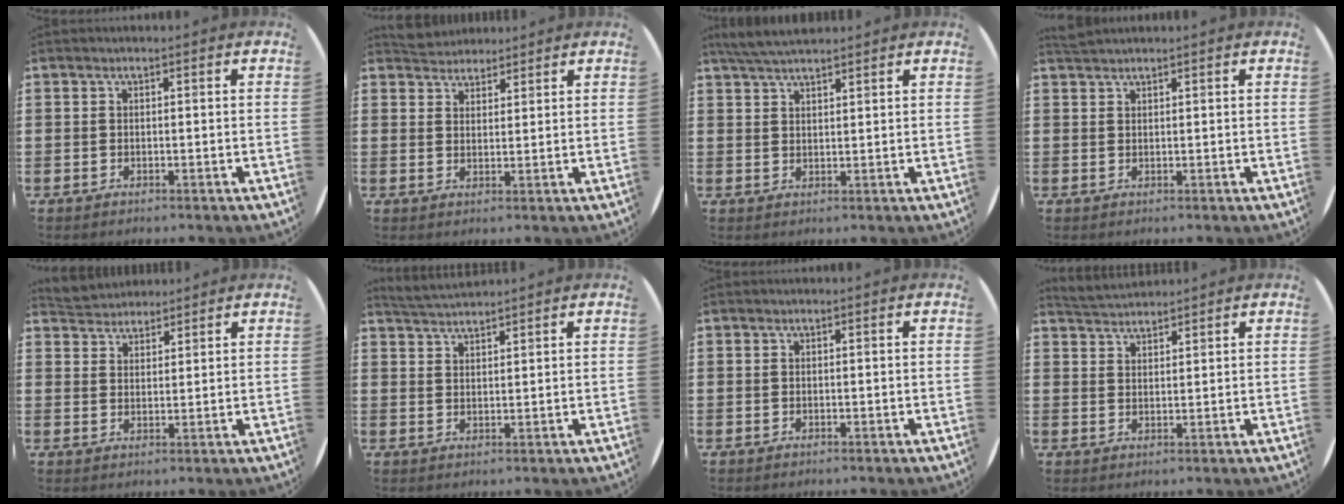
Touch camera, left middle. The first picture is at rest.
{"total": 3.1, "force": [3.0, 0.9, -0.2], "torque": [-0.005, -0.002, 0.059]}
{"total": 4.0, "force": [3.7, 0.6, 1.5], "torque": [-0.038, -0.003, 0.069]}
{"total": 1.2, "force": [1.2, -0.1, 0.1], "torque": [-0.004, 0.000, 0.024]}
{"total": 3.4, "force": [3.2, 0.9, -0.4], "torque": [-0.004, -0.006, 0.062]}
{"total": 3.0, "force": [3.0, 0.0, 0.3], "torque": [-0.013, -0.006, 0.057]}
{"total": 0.0}
{"total": 3.1, "force": [3.1, 0.3, 0.0], "torque": [-0.007, -0.008, 0.059]}